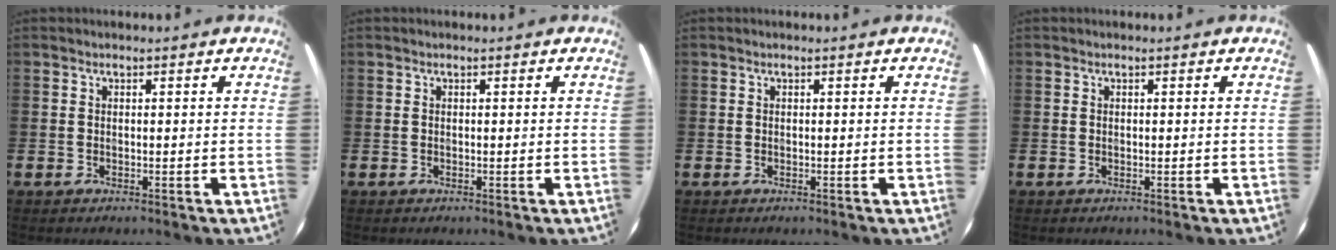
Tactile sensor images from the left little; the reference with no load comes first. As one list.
[{"total": 0.0}, {"total": 0.0}, {"total": 0.0}]